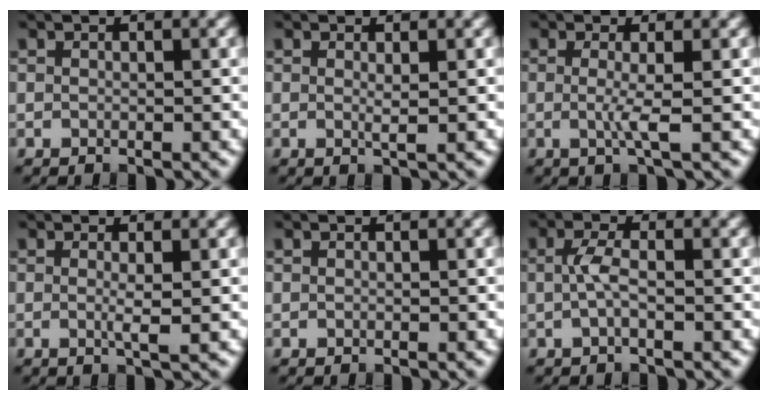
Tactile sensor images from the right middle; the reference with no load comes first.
{"total": 0.9, "force": [0.2, 0.0, 0.8], "torque": [-0.016, -0.004, 0.002]}
{"total": 2.0, "force": [-0.2, 0.2, 2.0], "torque": [-0.044, -0.008, -0.006]}
{"total": 1.6, "force": [0.0, 0.1, 1.6], "torque": [-0.030, -0.004, -0.003]}
{"total": 0.0}
{"total": 1.8, "force": [-0.2, 0.5, 1.7], "torque": [-0.039, 0.004, -0.006]}